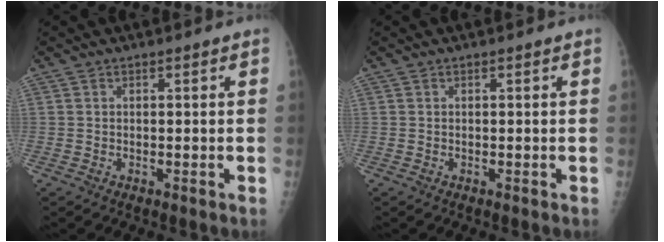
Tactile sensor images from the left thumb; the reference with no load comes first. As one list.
[{"total": 0.0}]